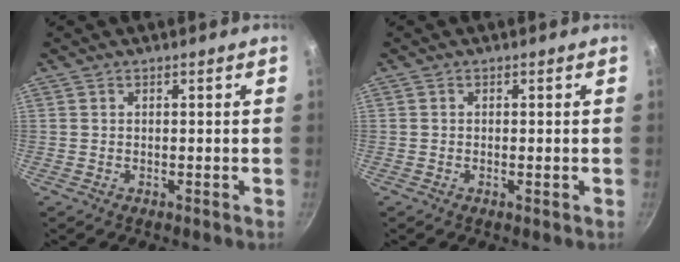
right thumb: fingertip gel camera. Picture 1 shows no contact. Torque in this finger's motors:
{"motor_torque": [-0.40, 0.14, -0.24, -0.04, 0.03]}